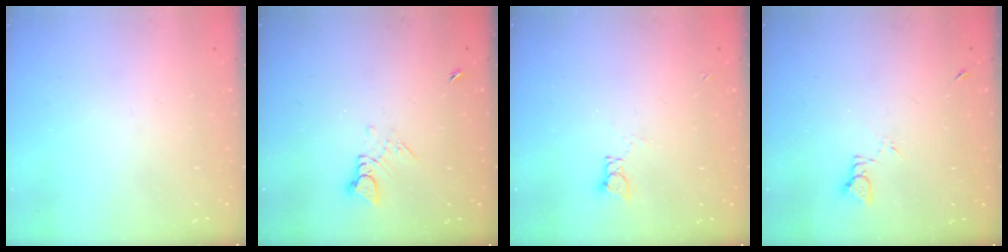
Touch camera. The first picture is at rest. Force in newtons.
{"total": 3.9, "press": 3.9, "slide": 0.6}
{"total": 3.4, "press": 3.4, "slide": 0.3}
{"total": 2.4, "press": 2.4, "slide": 0.3}